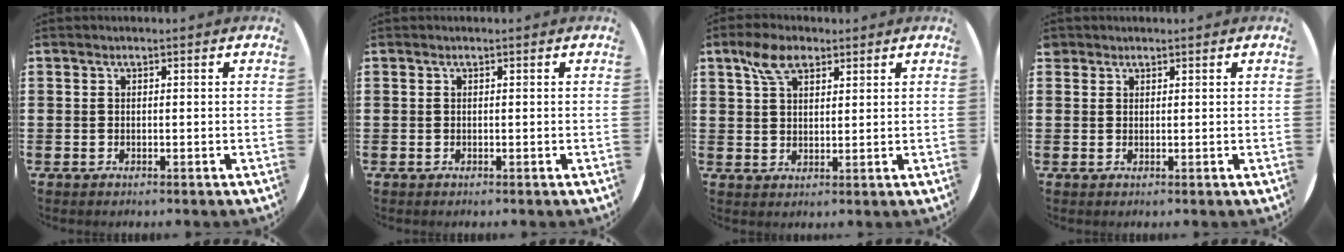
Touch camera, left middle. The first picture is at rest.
{"total": 0.0}
{"total": 5.2, "force": [3.3, 2.7, 3.1], "torque": [-0.061, 0.008, 0.058]}
{"total": 1.0, "force": [0.9, 0.4, -0.1], "torque": [0.000, 0.001, 0.018]}